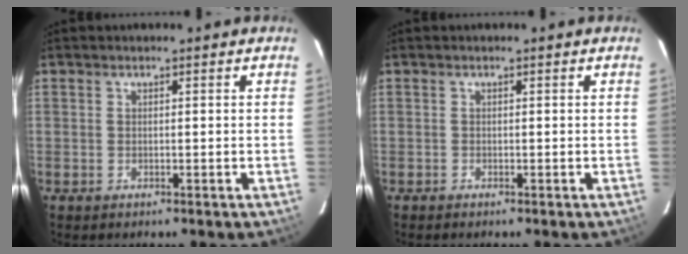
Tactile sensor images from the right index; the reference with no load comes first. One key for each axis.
{"total": 0.0}